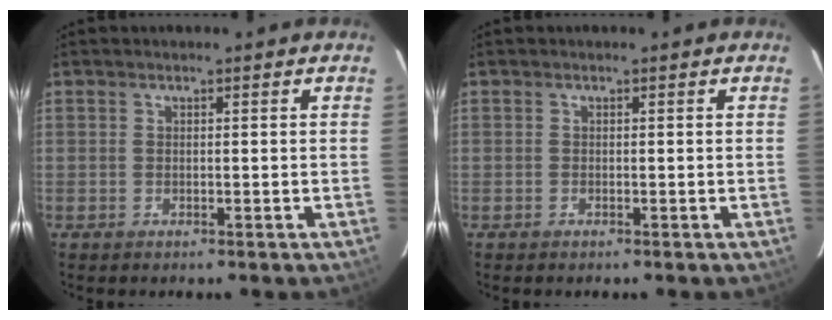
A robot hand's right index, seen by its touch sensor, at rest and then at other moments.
{"total": 0.0}